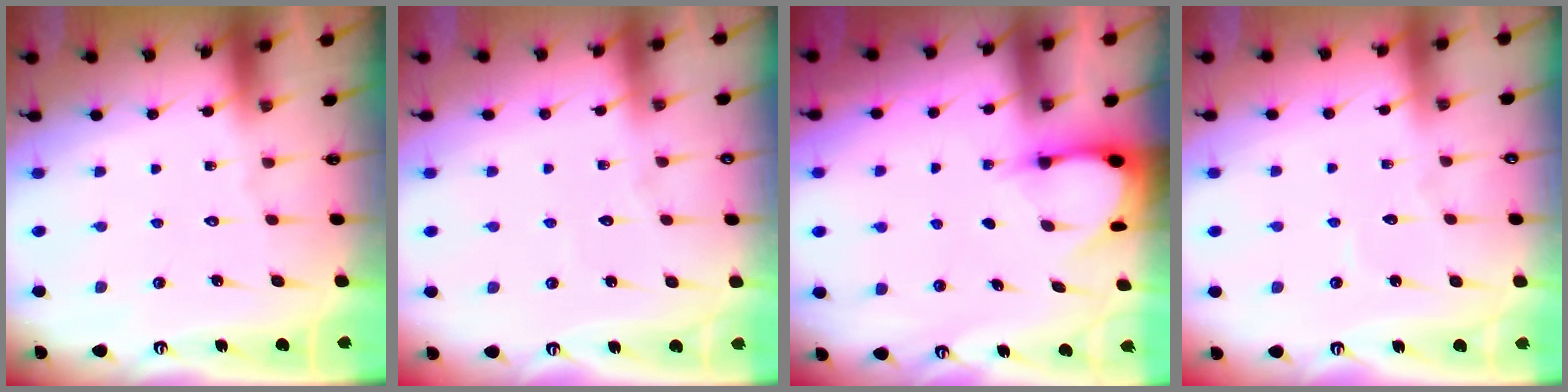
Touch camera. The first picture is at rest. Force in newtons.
{"total": 2.5, "press": 2.5, "slide": 0.3}
{"total": 3.3, "press": 3.3, "slide": 0.4}
{"total": 2.5, "press": 2.4, "slide": 0.3}